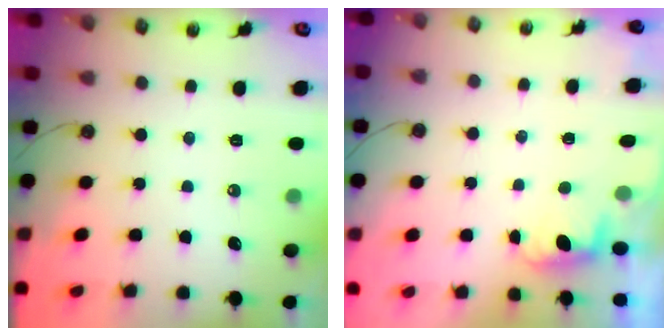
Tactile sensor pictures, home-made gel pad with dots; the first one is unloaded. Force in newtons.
{"total": 0.7, "press": 0.1, "slide": 0.7}